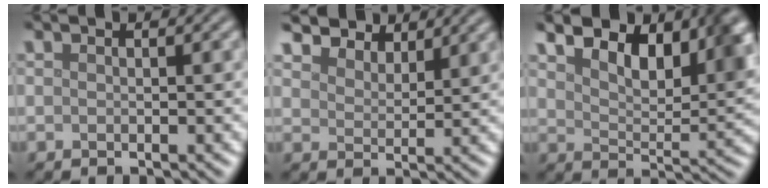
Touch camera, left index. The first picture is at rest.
{"total": 5.1, "force": [4.7, 1.6, 1.2], "torque": [-0.038, -0.011, 0.089]}
{"total": 7.8, "force": [4.9, 3.5, 5.0], "torque": [-0.076, 0.001, 0.073]}